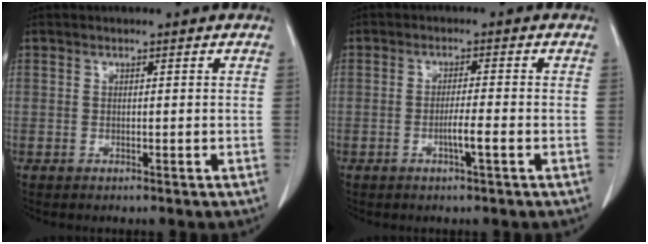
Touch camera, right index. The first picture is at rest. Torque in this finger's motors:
{"motor_torque": [0.41, -0.23, 0.29, 0.06]}